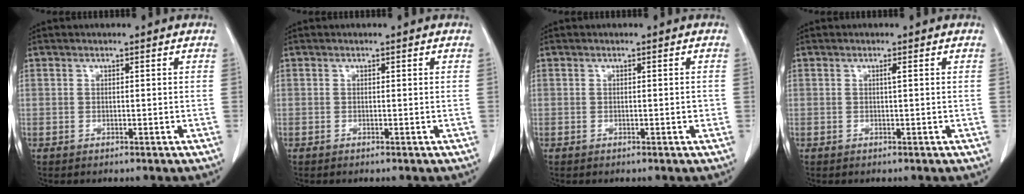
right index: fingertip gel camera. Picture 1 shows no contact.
{"total": 0.0}
{"total": 0.7, "force": [-0.1, 0.2, 0.6], "torque": [-0.010, 0.001, 0.000]}
{"total": 0.6, "force": [0.2, -0.1, 0.5], "torque": [-0.011, -0.001, 0.004]}